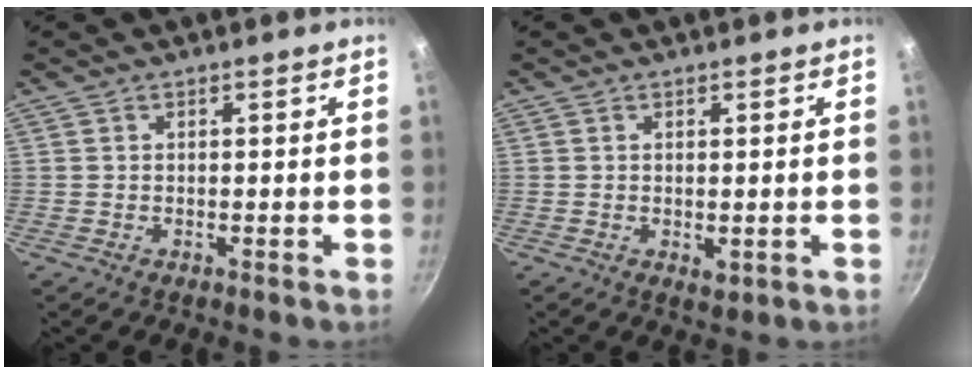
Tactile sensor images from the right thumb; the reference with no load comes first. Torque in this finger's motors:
{"motor_torque": [-0.28, 0.00, -0.26, 0.57, 0.06]}